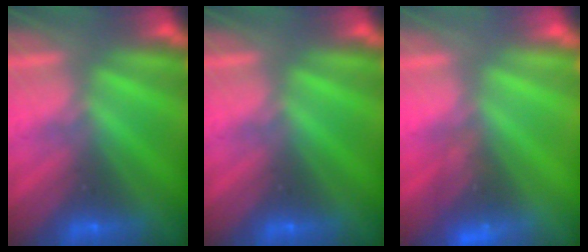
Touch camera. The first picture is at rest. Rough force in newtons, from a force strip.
{"total": 0.0}
{"total": 2.6}